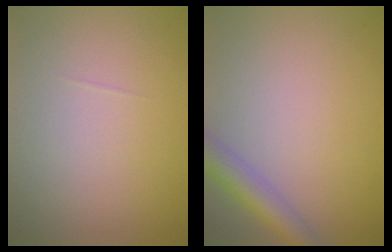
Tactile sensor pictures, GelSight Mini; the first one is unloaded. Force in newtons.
{"total": 3.5, "press": 3.5, "slide": 0.1}